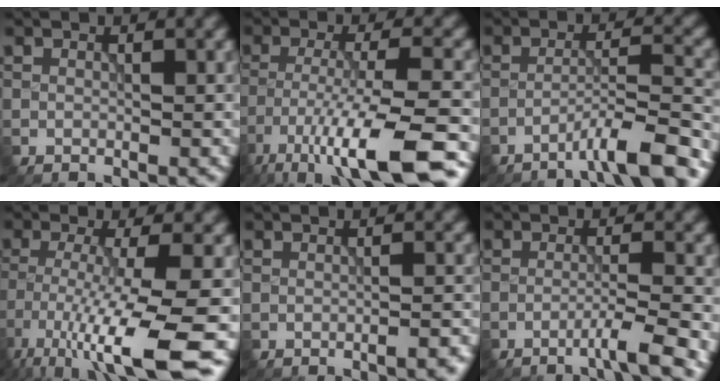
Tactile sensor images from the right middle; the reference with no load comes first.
{"total": 11.6, "force": [-7.5, 2.6, 8.4], "torque": [-0.149, -0.001, -0.122]}
{"total": 6.1, "force": [-4.5, 0.6, 4.1], "torque": [-0.060, 0.018, -0.075]}
{"total": 10.2, "force": [-5.7, 1.8, 8.3], "torque": [-0.160, -0.015, -0.098]}
{"total": 2.2, "force": [-1.3, 0.6, 1.6], "torque": [-0.017, 0.008, -0.022]}
{"total": 3.4, "force": [-2.1, 0.0, 2.6], "torque": [-0.041, 0.011, -0.047]}